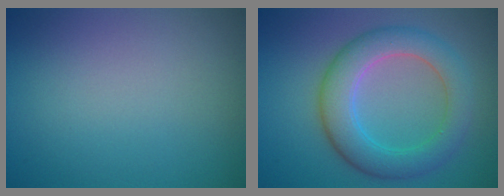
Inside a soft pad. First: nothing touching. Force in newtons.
{"total": 5.8, "press": 5.8, "slide": 0.4}